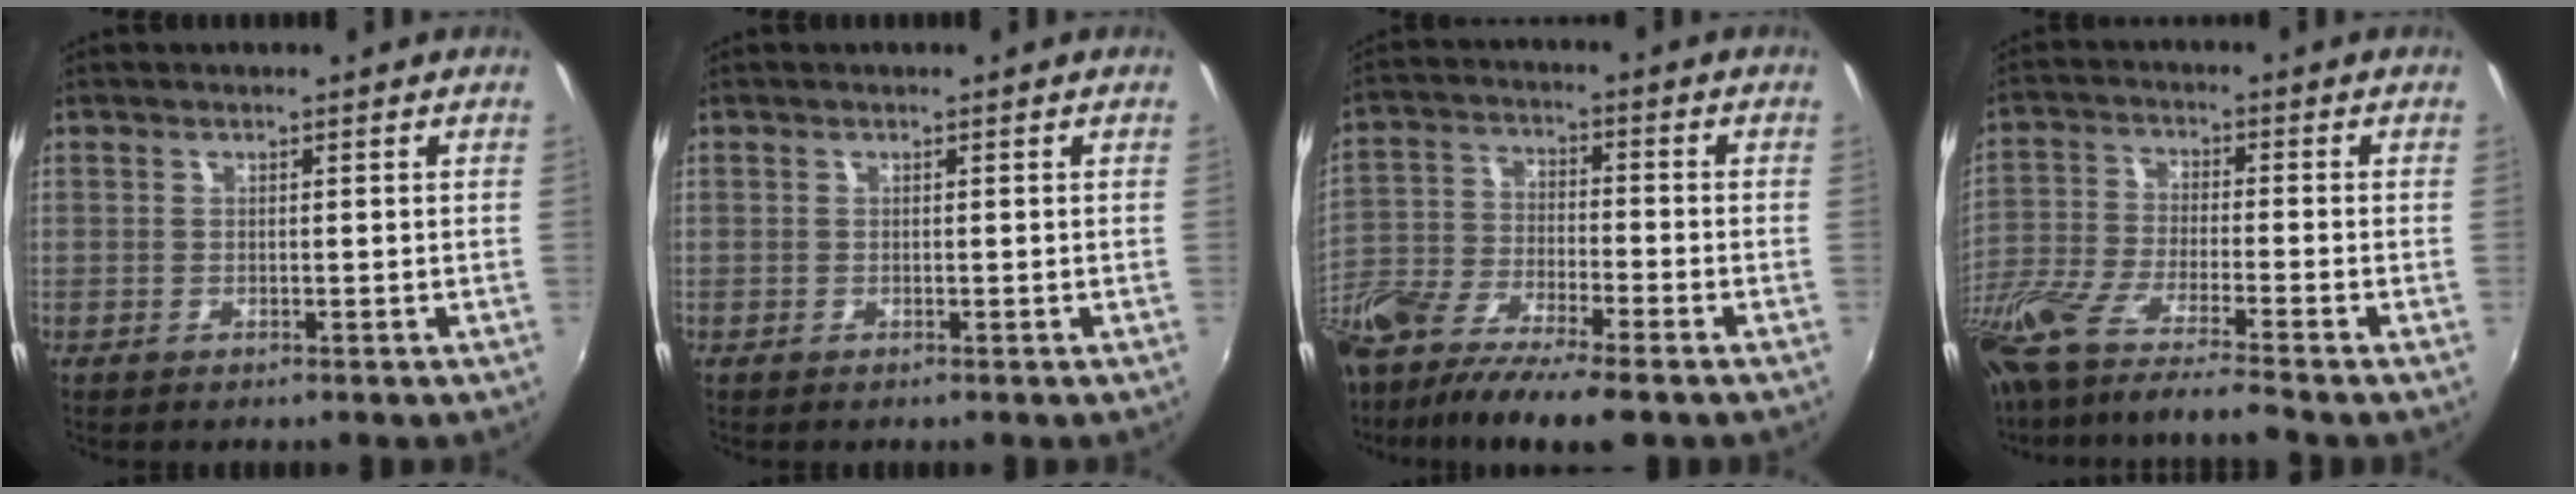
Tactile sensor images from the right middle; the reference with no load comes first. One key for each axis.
{"total": 0.0}
{"total": 15.3, "fx": -10.7, "fy": 4.3, "fz": 10.0, "tx": -0.216, "ty": -0.042, "tz": -0.203}
{"total": 15.2, "fx": -12.5, "fy": 0.1, "fz": 8.7, "tx": -0.175, "ty": -0.053, "tz": -0.228}